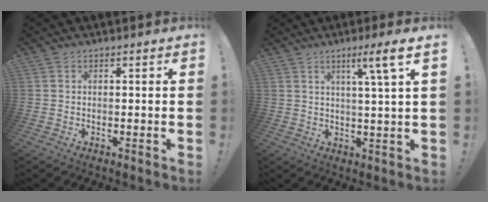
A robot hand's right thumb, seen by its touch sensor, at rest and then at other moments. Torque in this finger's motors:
{"motor_torque": [0.00, 0.00, 0.07, 0.01, 0.08]}